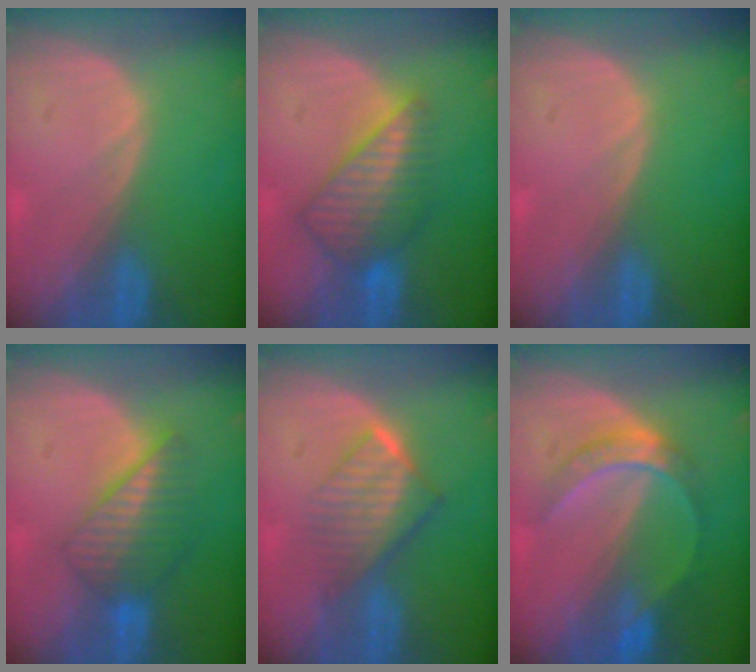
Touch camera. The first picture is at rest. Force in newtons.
{"total": 7.5, "press": 6.9, "slide": 2.9}
{"total": 0.0}
{"total": 6.3, "press": 6.1, "slide": 1.4}
{"total": 6.7, "press": 6.1, "slide": 2.9}
{"total": 5.6, "press": 5.5, "slide": 1.0}